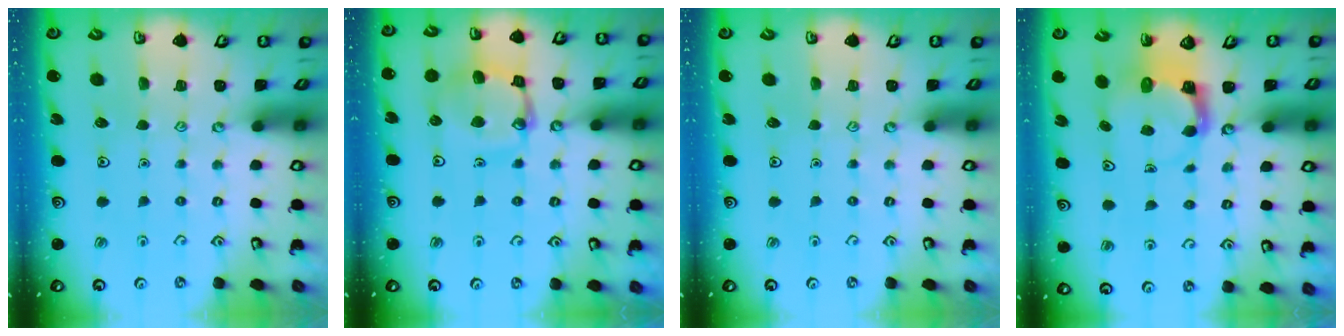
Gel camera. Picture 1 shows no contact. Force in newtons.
{"total": 14.3, "press": 14.2, "slide": 1.5}
{"total": 0.0}
{"total": 3.9, "press": 3.9, "slide": 0.4}